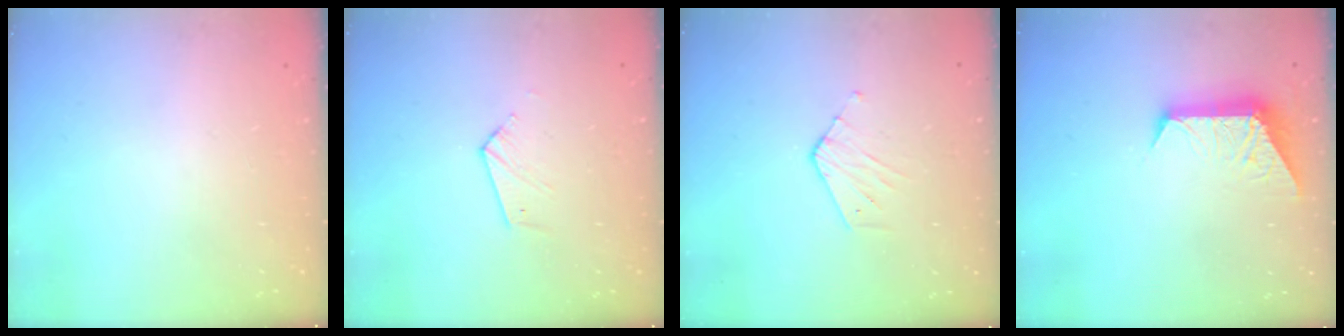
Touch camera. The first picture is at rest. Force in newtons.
{"total": 4.0, "press": 4.0, "slide": 0.4}
{"total": 3.2, "press": 3.1, "slide": 0.2}
{"total": 10.7, "press": 10.7, "slide": 0.6}